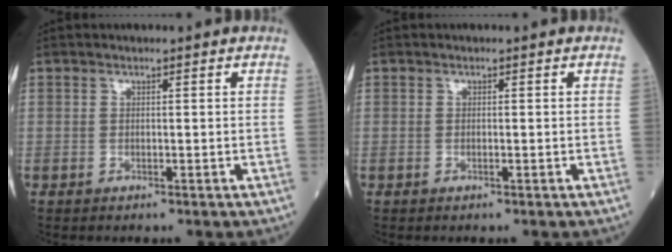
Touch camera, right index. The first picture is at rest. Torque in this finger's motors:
{"motor_torque": [0.01, 0.00, 0.00, 0.00]}